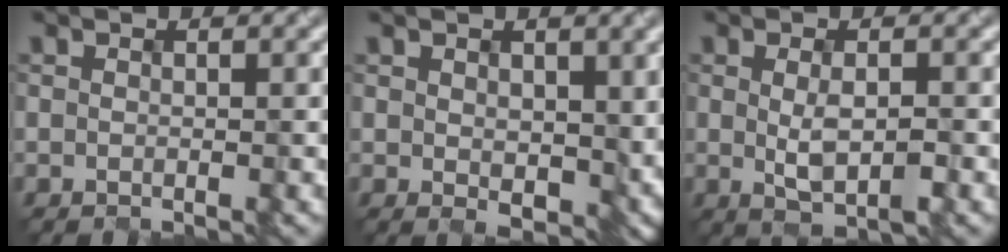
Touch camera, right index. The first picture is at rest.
{"total": 4.0, "force": [1.1, 2.5, 3.0], "torque": [-0.058, -0.009, 0.031]}
{"total": 2.4, "force": [-0.7, 0.7, 2.2], "torque": [-0.048, -0.006, -0.001]}